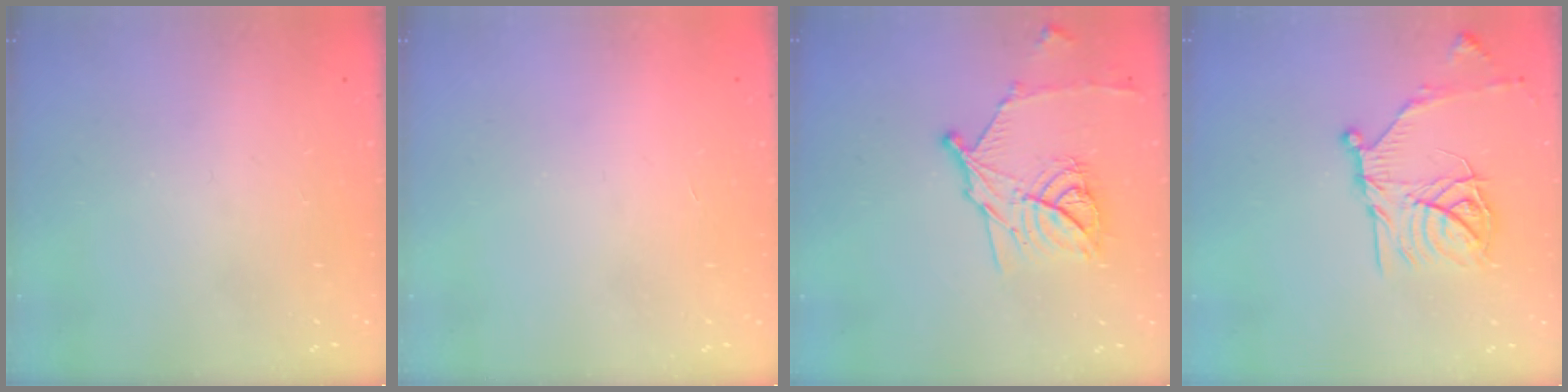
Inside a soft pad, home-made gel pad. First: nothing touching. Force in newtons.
{"total": 1.5, "press": 1.5, "slide": 0.1}
{"total": 14.9, "press": 14.9, "slide": 0.8}
{"total": 17.1, "press": 17.1, "slide": 1.1}